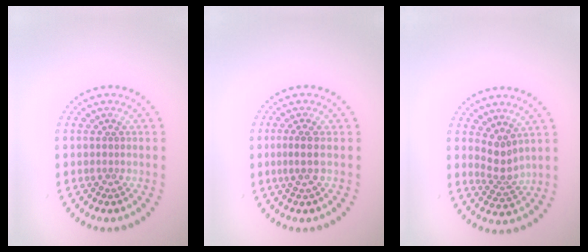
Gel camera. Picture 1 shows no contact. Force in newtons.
{"total": 1.8, "press": 1.3, "slide": 1.2}
{"total": 2.2, "press": 1.5, "slide": 1.6}